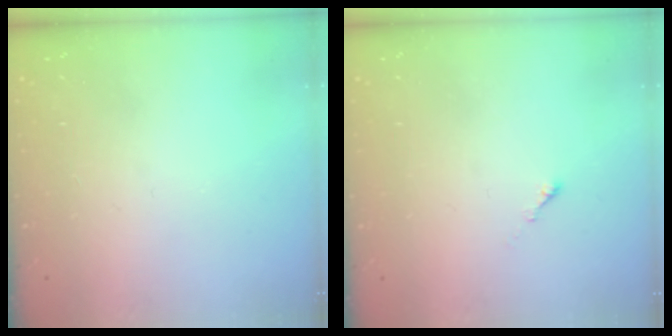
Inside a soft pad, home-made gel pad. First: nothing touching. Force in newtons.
{"total": 0.0}